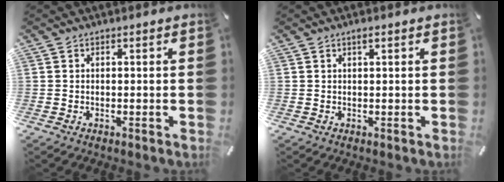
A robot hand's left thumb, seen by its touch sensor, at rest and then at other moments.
{"total": 1.0, "force": [0.5, 0.1, 0.9], "torque": [-0.017, 0.001, 0.008]}